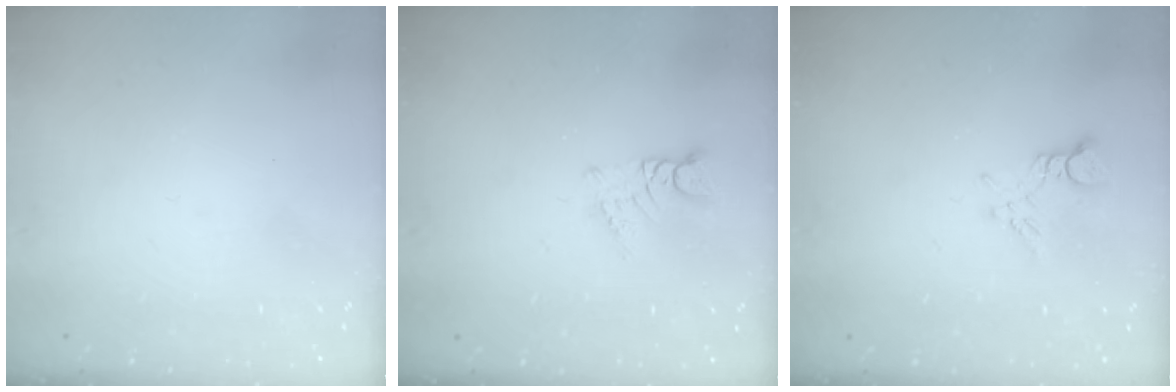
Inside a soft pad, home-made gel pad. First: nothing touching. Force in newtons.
{"total": 2.8, "press": 2.8, "slide": 0.3}
{"total": 5.2, "press": 5.1, "slide": 0.7}